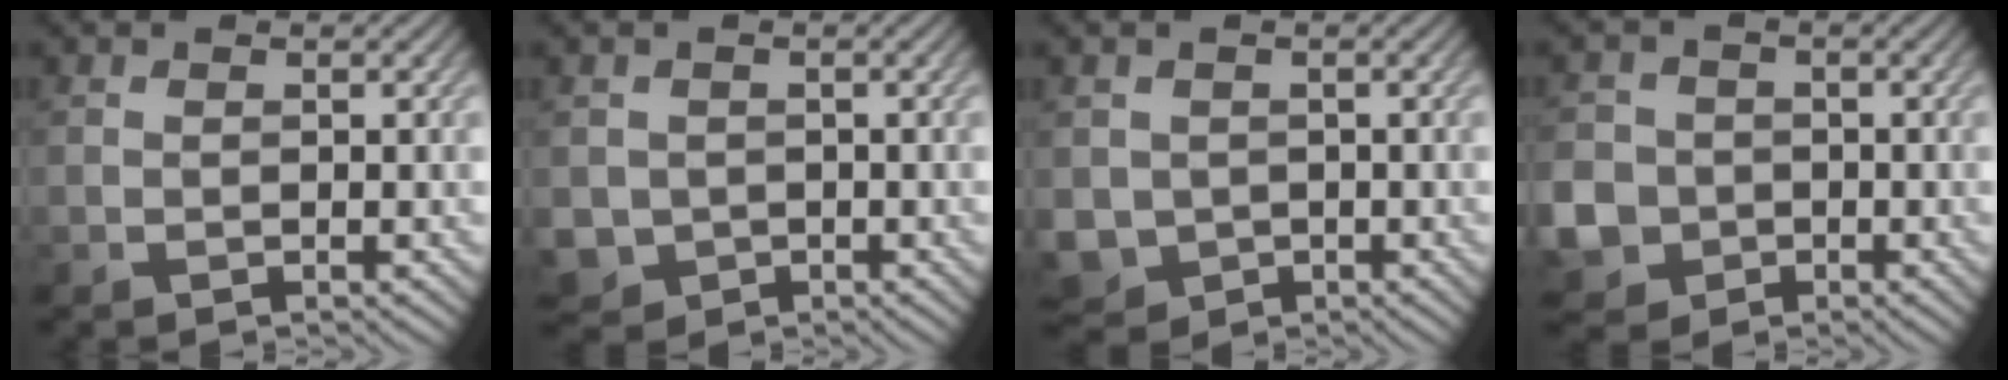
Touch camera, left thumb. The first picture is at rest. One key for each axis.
{"total": 3.3, "fx": -0.6, "fy": 3.2, "fz": 0.8, "tx": -0.036, "ty": -0.021, "tz": -0.014}
{"total": 4.0, "fx": -0.5, "fy": 3.8, "fz": 1.3, "tx": -0.051, "ty": -0.025, "tz": -0.010}
{"total": 7.7, "fx": -2.3, "fy": 6.9, "fz": 2.4, "tx": -0.091, "ty": -0.025, "tz": -0.066}